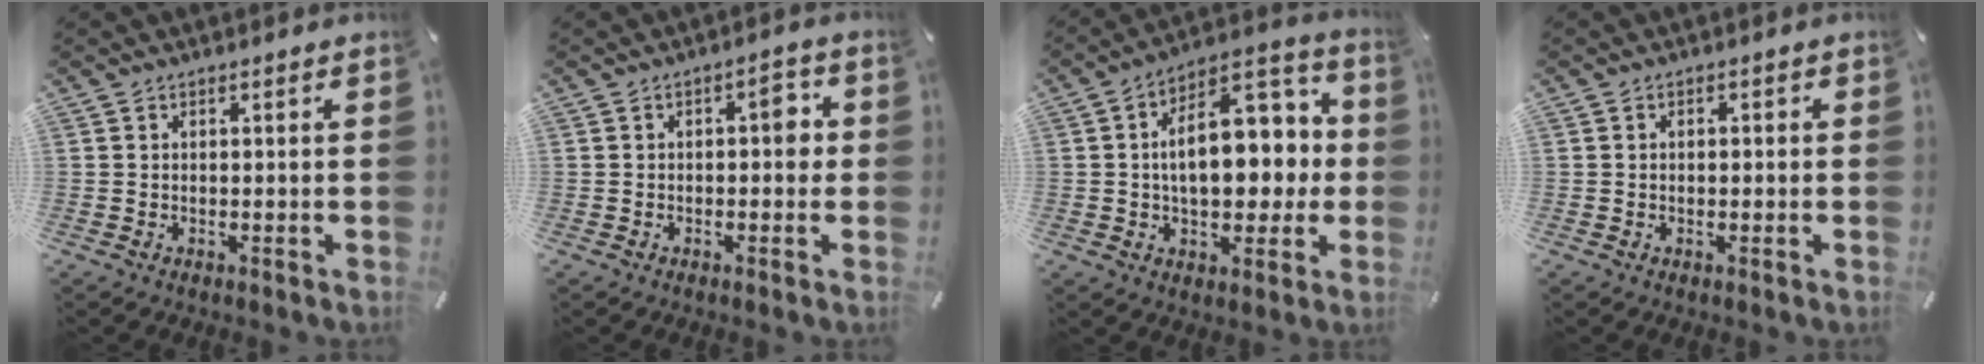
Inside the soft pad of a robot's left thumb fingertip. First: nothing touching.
{"total": 4.2, "force": [-0.1, 2.2, 3.5], "torque": [-0.045, 0.006, -0.011]}
{"total": 17.0, "force": [1.7, 10.8, 13.0], "torque": [-0.168, -0.008, 0.033]}
{"total": 1.2, "force": [-0.2, 0.9, 0.7], "torque": [-0.014, 0.005, -0.006]}